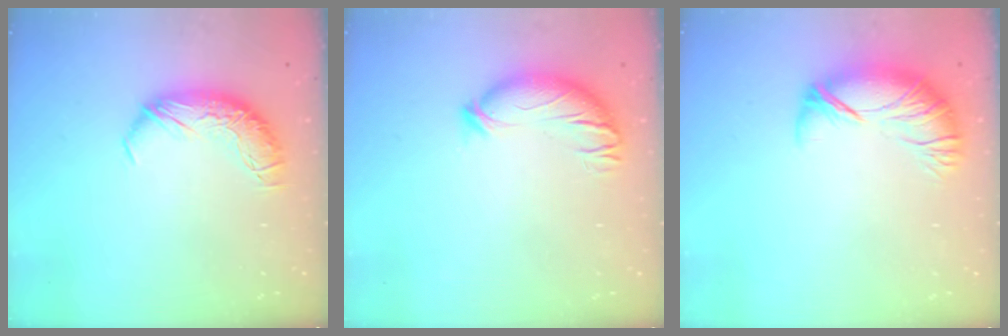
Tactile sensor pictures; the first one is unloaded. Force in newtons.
{"total": 3.5, "press": 3.2, "slide": 1.3}
{"total": 2.5, "press": 1.6, "slide": 1.9}